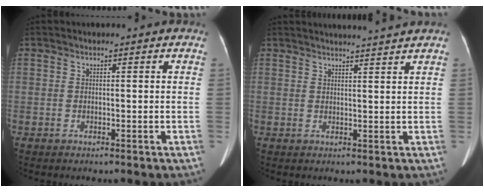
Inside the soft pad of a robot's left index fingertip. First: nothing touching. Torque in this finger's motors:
{"motor_torque": [0.82, -1.32, 0.04, 0.01]}